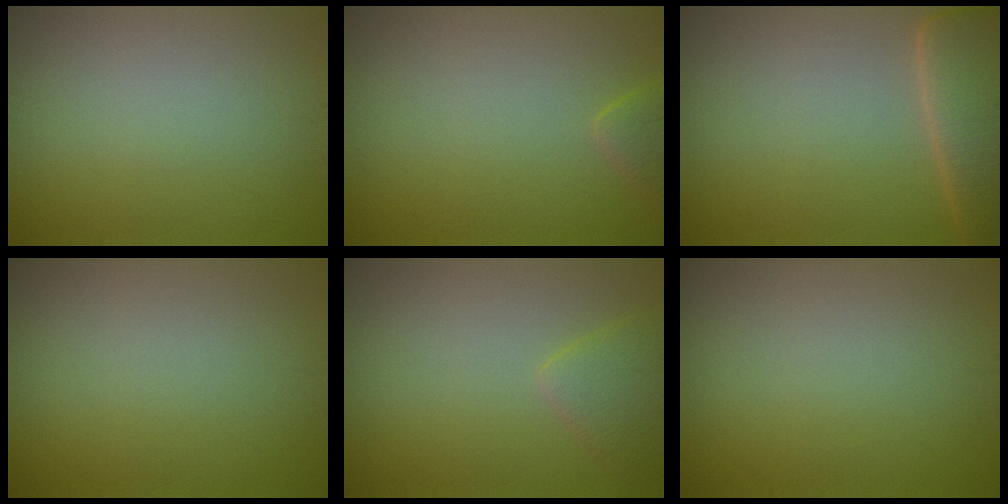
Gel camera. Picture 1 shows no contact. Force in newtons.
{"total": 1.5, "press": 1.5, "slide": 0.2}
{"total": 6.3, "press": 6.2, "slide": 0.9}
{"total": 0.0}
{"total": 2.2, "press": 2.2, "slide": 0.2}
{"total": 0.0}